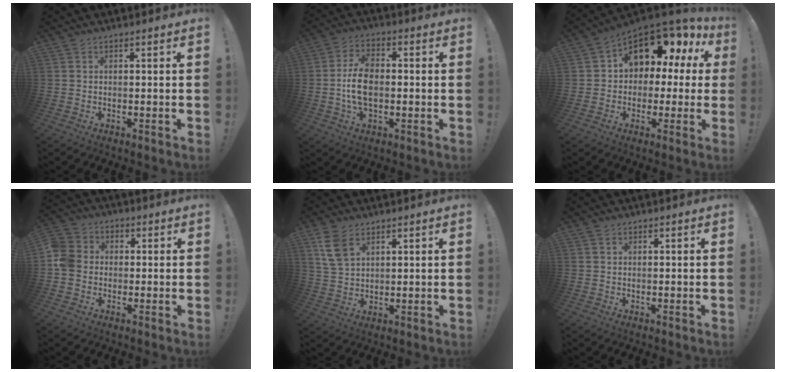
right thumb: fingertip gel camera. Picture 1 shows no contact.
{"total": 10.4, "force": [-1.0, 6.4, 8.1], "torque": [-0.144, 0.005, -0.017]}
{"total": 11.3, "force": [5.8, 7.4, 6.3], "torque": [-0.091, -0.047, 0.102]}
{"total": 7.3, "force": [-1.2, 6.5, 3.3], "torque": [-0.059, 0.026, -0.019]}
{"total": 7.9, "force": [4.3, 4.6, 4.7], "torque": [-0.083, -0.009, 0.088]}
{"total": 1.0, "force": [0.7, 0.7, -0.1], "torque": [0.004, 0.000, 0.013]}